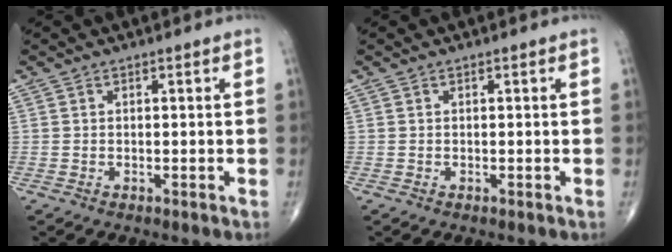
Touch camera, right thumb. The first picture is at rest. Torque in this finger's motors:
{"motor_torque": [0.01, 0.01, -0.02, -0.01, 0.00]}